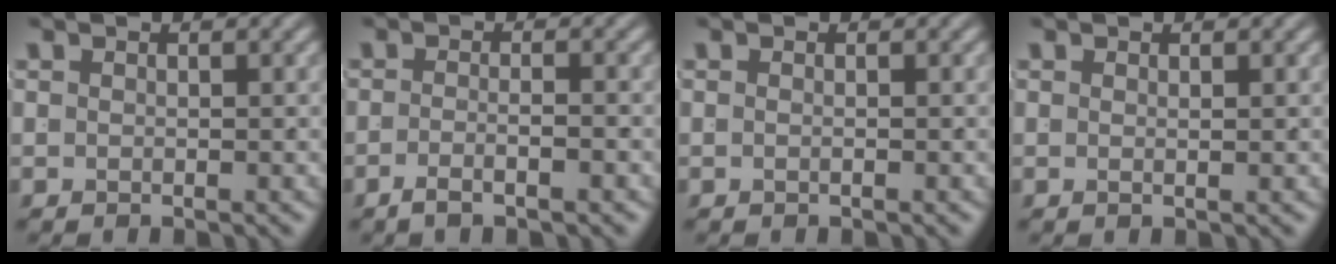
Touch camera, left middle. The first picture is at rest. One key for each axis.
{"total": 2.3, "fx": -1.8, "fy": -0.2, "fz": 1.4, "tx": -0.023, "ty": -0.004, "tz": -0.031}
{"total": 0.6, "fx": -0.4, "fy": -0.3, "fz": 0.3, "tx": -0.007, "ty": 0.000, "tz": -0.007}
{"total": 0.8, "fx": 0.1, "fy": -0.7, "fz": 0.4, "tx": -0.005, "ty": -0.007, "tz": 0.004}